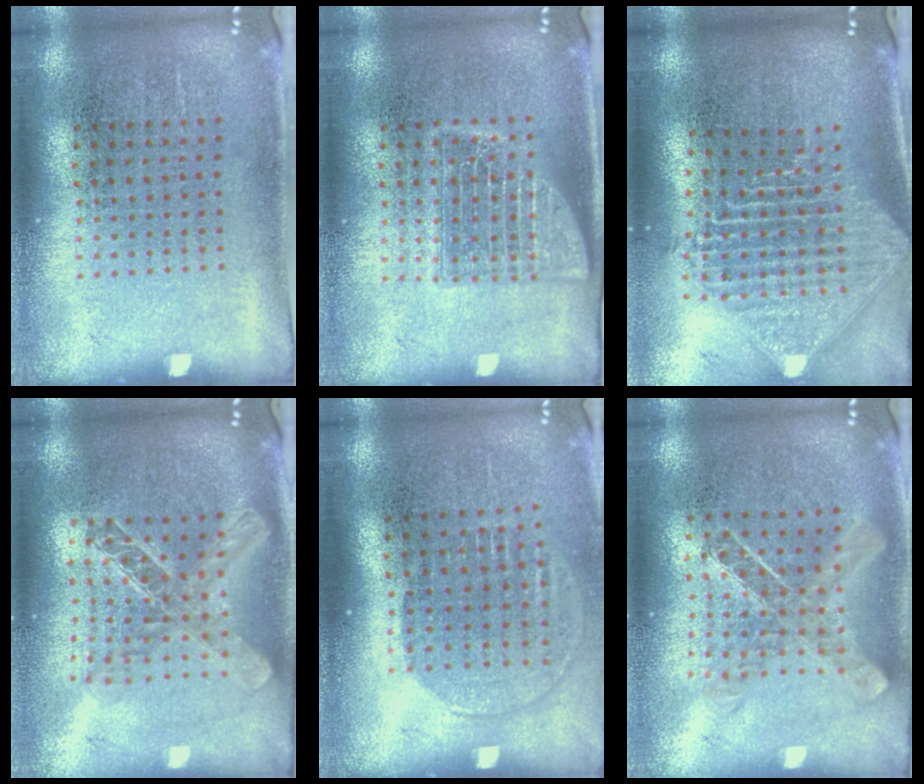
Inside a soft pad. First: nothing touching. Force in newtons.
{"total": 2.3, "press": 2.3, "slide": 0.3}
{"total": 2.5, "press": 1.9, "slide": 1.6}
{"total": 2.1, "press": 1.7, "slide": 1.2}
{"total": 1.5, "press": 1.2, "slide": 0.8}
{"total": 0.8, "press": 0.8, "slide": 0.0}